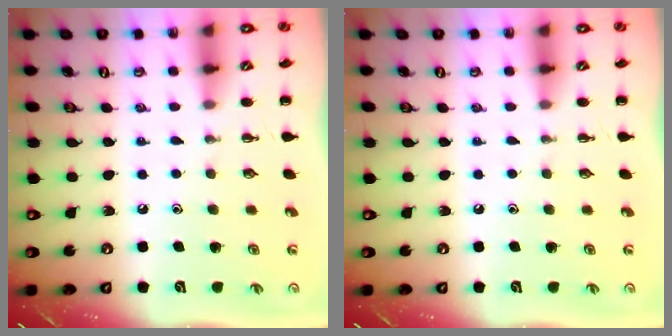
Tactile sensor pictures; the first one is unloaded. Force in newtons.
{"total": 0.0}